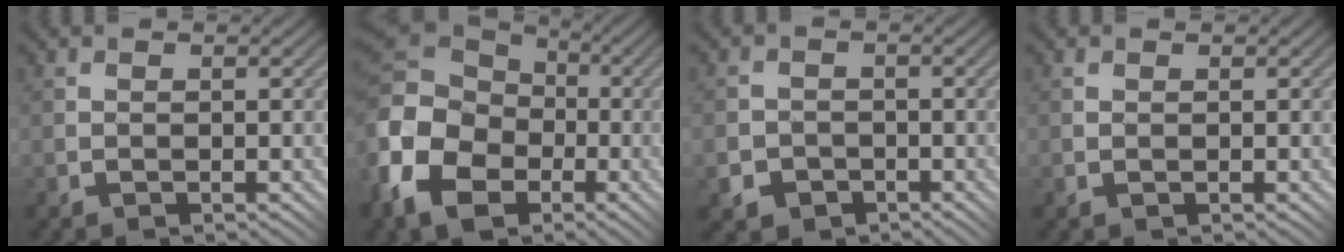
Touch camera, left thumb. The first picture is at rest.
{"total": 16.6, "force": [-4.4, 12.3, 10.2], "torque": [-0.268, -0.016, -0.089]}
{"total": 3.7, "force": [-1.7, 3.3, 0.6], "torque": [-0.005, -0.005, -0.039]}
{"total": 0.6, "force": [0.4, 0.2, 0.4], "torque": [-0.005, -0.001, 0.009]}